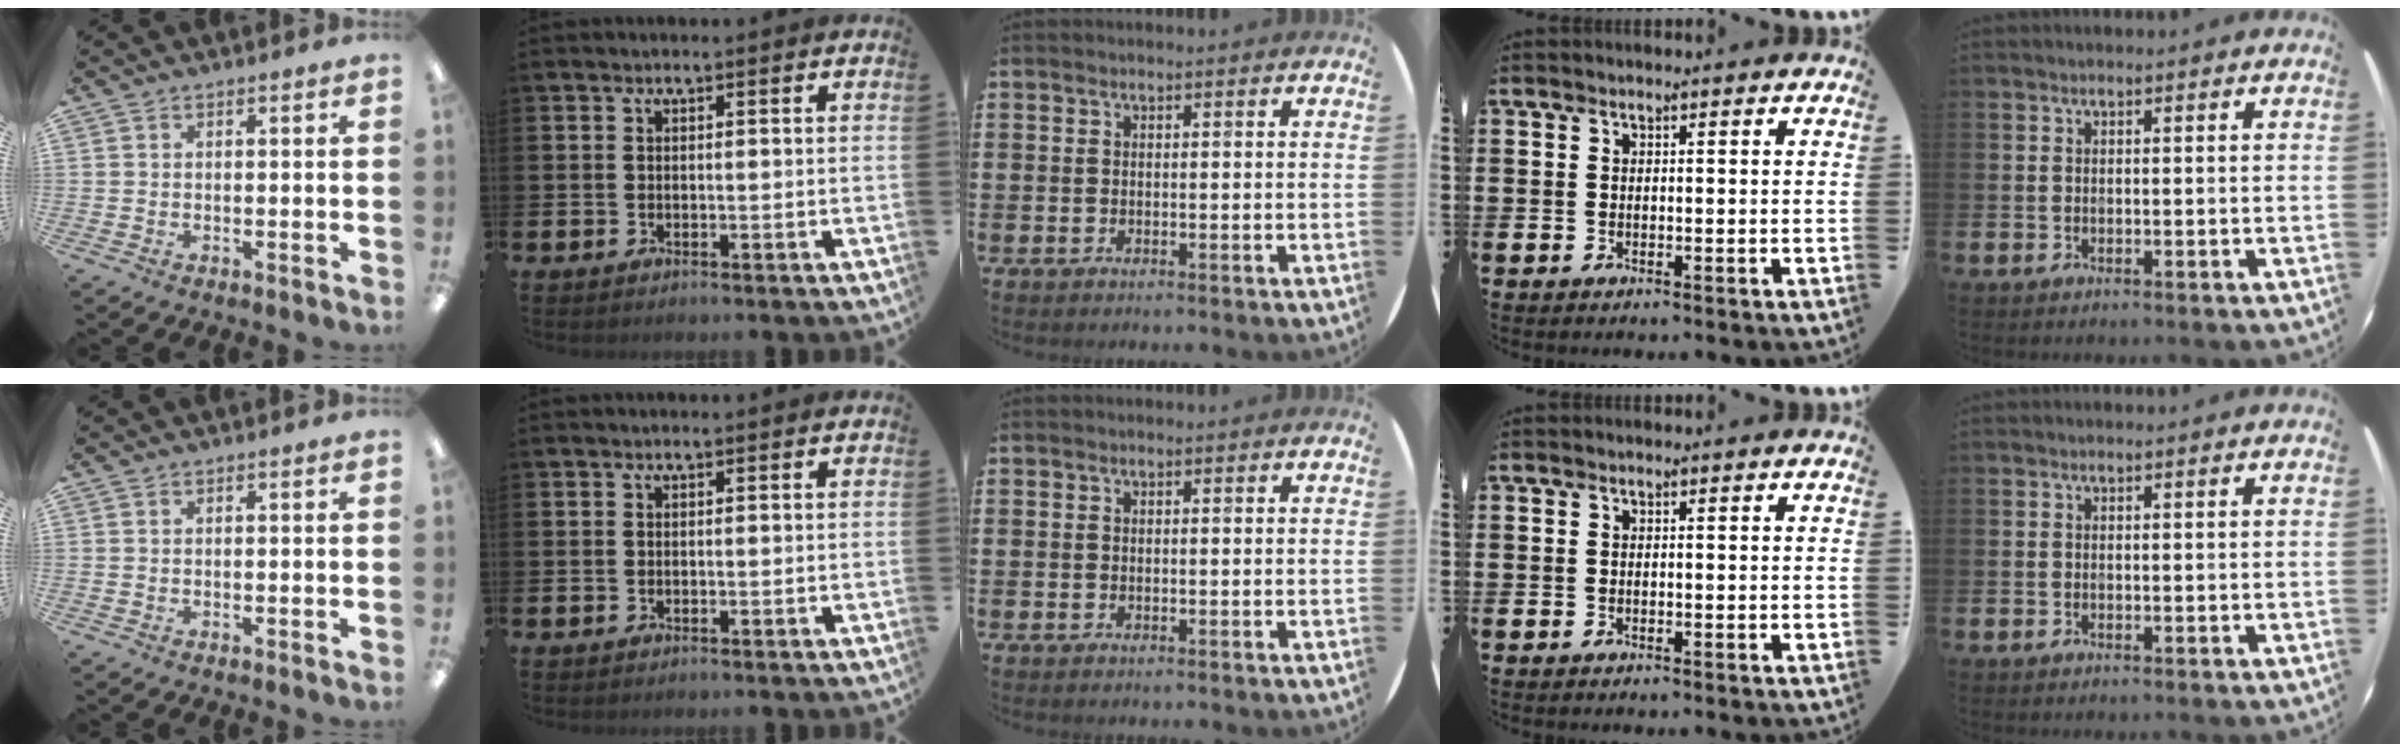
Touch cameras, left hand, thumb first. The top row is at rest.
{}